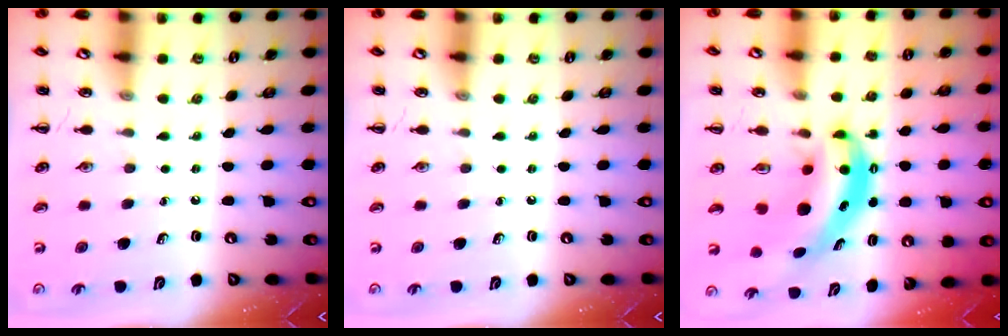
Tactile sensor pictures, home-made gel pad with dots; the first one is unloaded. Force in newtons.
{"total": 0.0}
{"total": 8.9, "press": 8.6, "slide": 2.1}